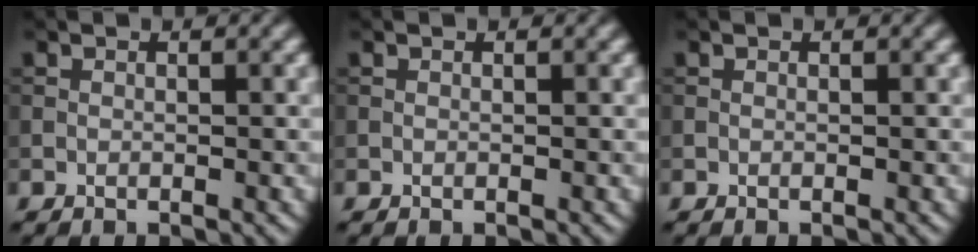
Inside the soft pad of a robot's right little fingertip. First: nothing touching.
{"total": 0.0}
{"total": 0.0}